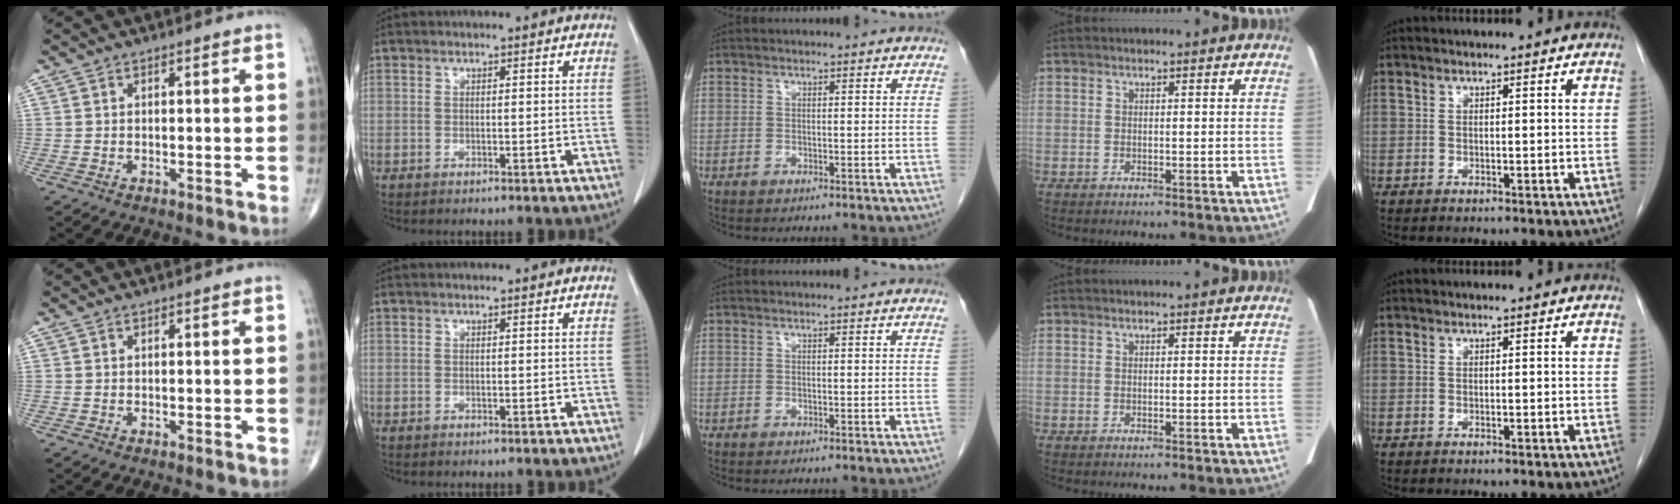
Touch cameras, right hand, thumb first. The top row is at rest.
{}